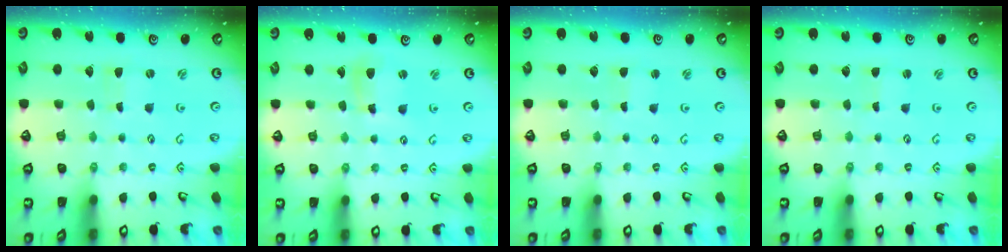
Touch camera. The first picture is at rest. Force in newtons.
{"total": 6.7, "press": 6.6, "slide": 0.8}
{"total": 1.1, "press": 1.1, "slide": 0.2}
{"total": 0.0}